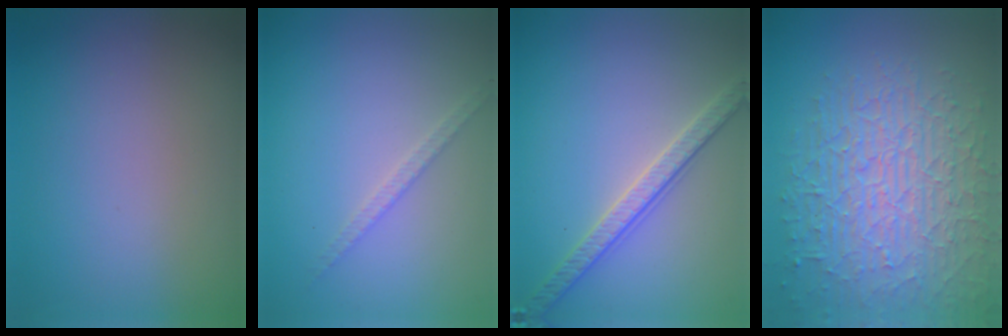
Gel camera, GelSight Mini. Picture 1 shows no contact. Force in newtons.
{"total": 1.3, "press": 1.3, "slide": 0.2}
{"total": 3.1, "press": 2.9, "slide": 1.1}
{"total": 9.6, "press": 6.4, "slide": 7.1}